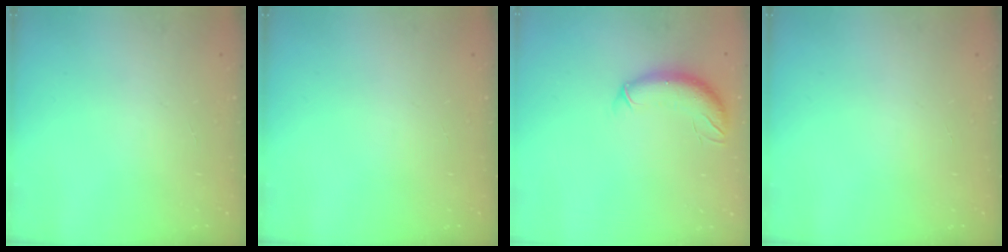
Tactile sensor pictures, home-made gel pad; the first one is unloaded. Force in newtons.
{"total": 0.0}
{"total": 10.5, "press": 10.3, "slide": 1.9}
{"total": 0.0}